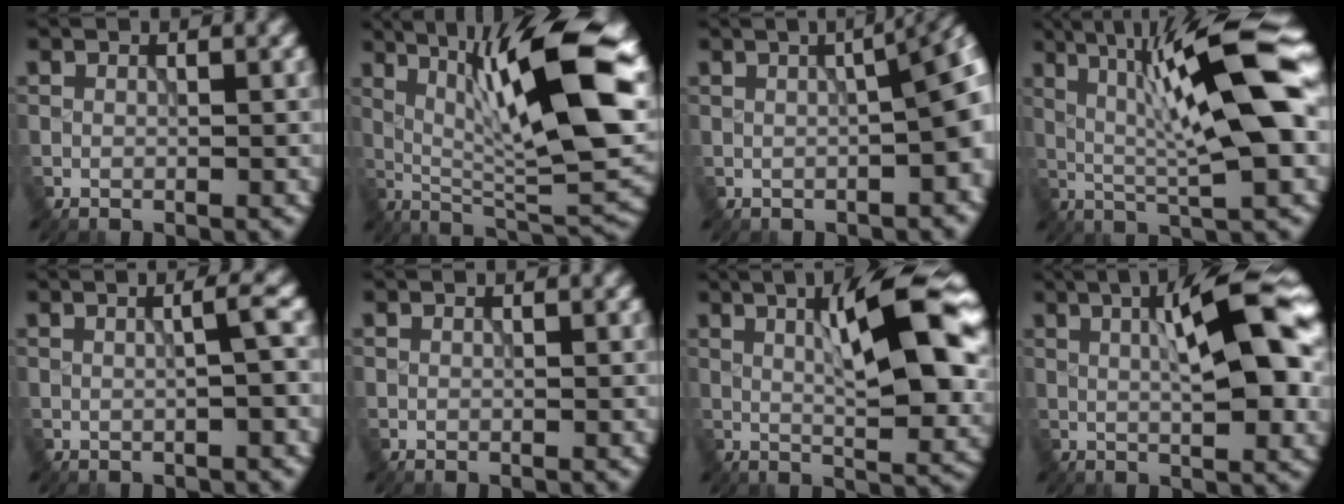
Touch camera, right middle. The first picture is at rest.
{"total": 14.3, "force": [3.6, 3.1, 13.5], "torque": [-0.204, 0.011, 0.057]}
{"total": 8.7, "force": [0.1, 3.0, 8.2], "torque": [-0.060, 0.004, -0.007]}
{"total": 11.7, "force": [1.7, 2.2, 11.4], "torque": [-0.179, 0.022, 0.023]}
{"total": 2.5, "force": [0.1, 0.6, 2.4], "torque": [-0.026, 0.008, 0.000]}
{"total": 0.0}
{"total": 11.3, "force": [2.1, 3.0, 10.7], "torque": [-0.152, 0.009, 0.032]}
{"total": 9.5, "force": [1.6, 2.2, 9.1], "torque": [-0.129, 0.015, 0.022]}